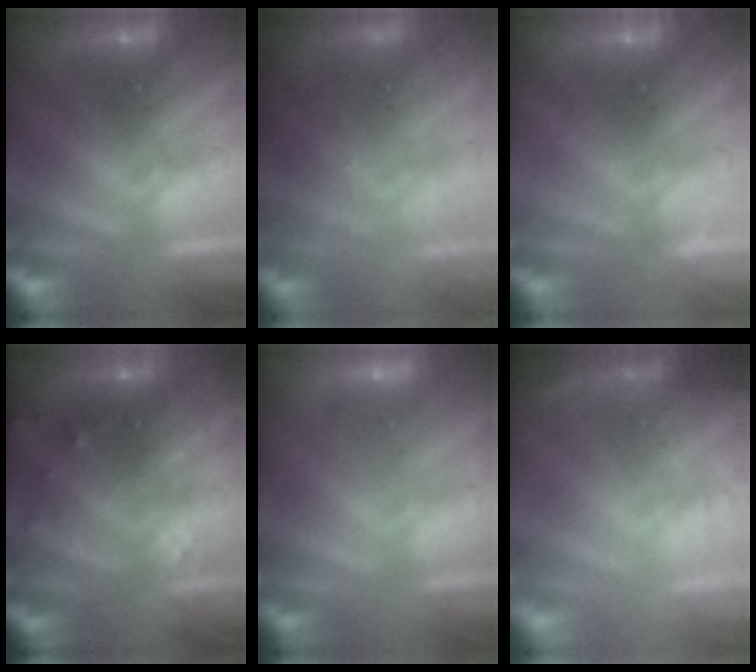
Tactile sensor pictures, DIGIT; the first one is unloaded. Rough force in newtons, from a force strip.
{"total": 7.8}
{"total": 2.2}
{"total": 5.7}
{"total": 2.9}
{"total": 5.8}